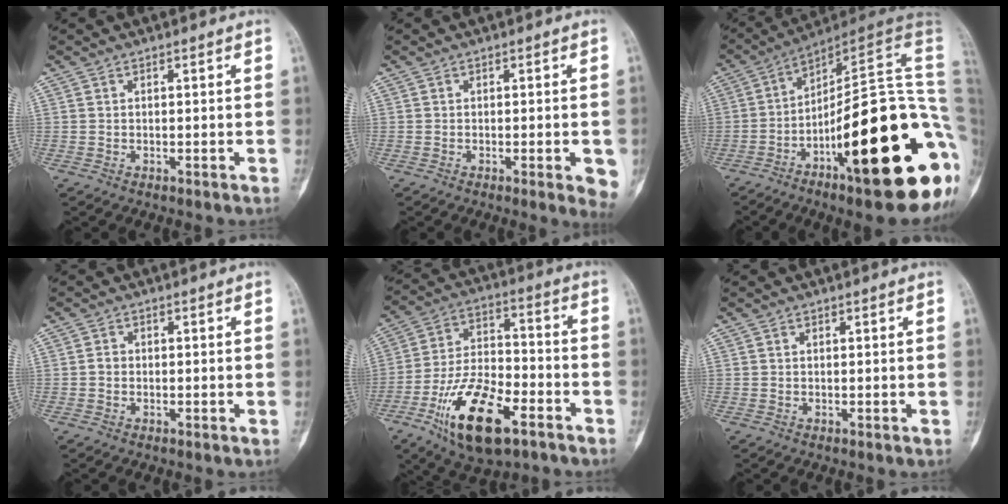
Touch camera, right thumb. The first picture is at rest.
{"total": 5.5, "force": [-1.5, 1.4, 5.1], "torque": [-0.053, -0.008, -0.015]}
{"total": 31.4, "force": [-8.2, 7.8, 29.2], "torque": [-0.325, 0.051, -0.117]}
{"total": 1.2, "force": [-0.2, 1.0, 0.6], "torque": [-0.005, 0.004, -0.006]}
{"total": 18.3, "force": [-9.2, 8.1, 13.5], "torque": [-0.238, 0.050, -0.157]}
{"total": 0.0}